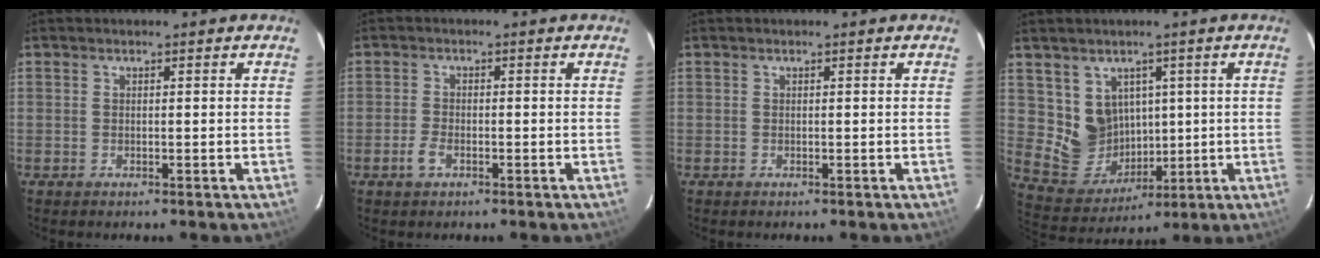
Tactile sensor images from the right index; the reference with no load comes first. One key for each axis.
{"total": 2.7, "fx": -1.4, "fy": 1.4, "fz": 1.8, "tx": -0.047, "ty": 0.001, "tz": -0.029}
{"total": 0.0}
{"total": 9.4, "fx": 2.8, "fy": 8.6, "fz": 2.5, "tx": -0.060, "ty": 0.002, "tz": 0.078}